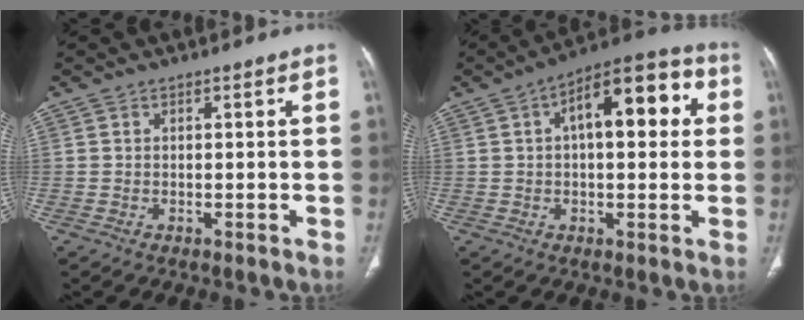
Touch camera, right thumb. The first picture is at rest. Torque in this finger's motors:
{"motor_torque": [1.09, 3.92, 1.15, -0.15, 0.08]}